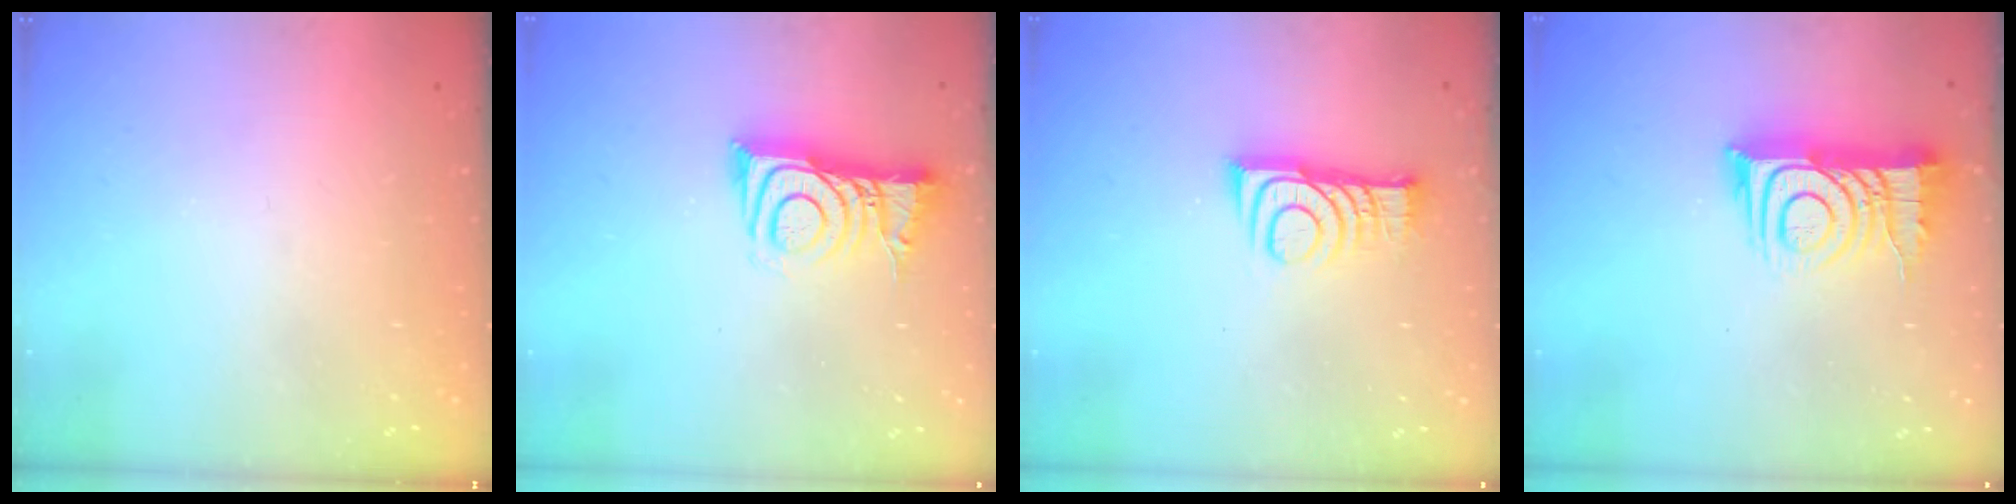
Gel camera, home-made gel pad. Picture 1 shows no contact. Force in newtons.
{"total": 8.3, "press": 8.3, "slide": 0.7}
{"total": 9.3, "press": 9.3, "slide": 0.2}
{"total": 12.7, "press": 12.7, "slide": 0.9}